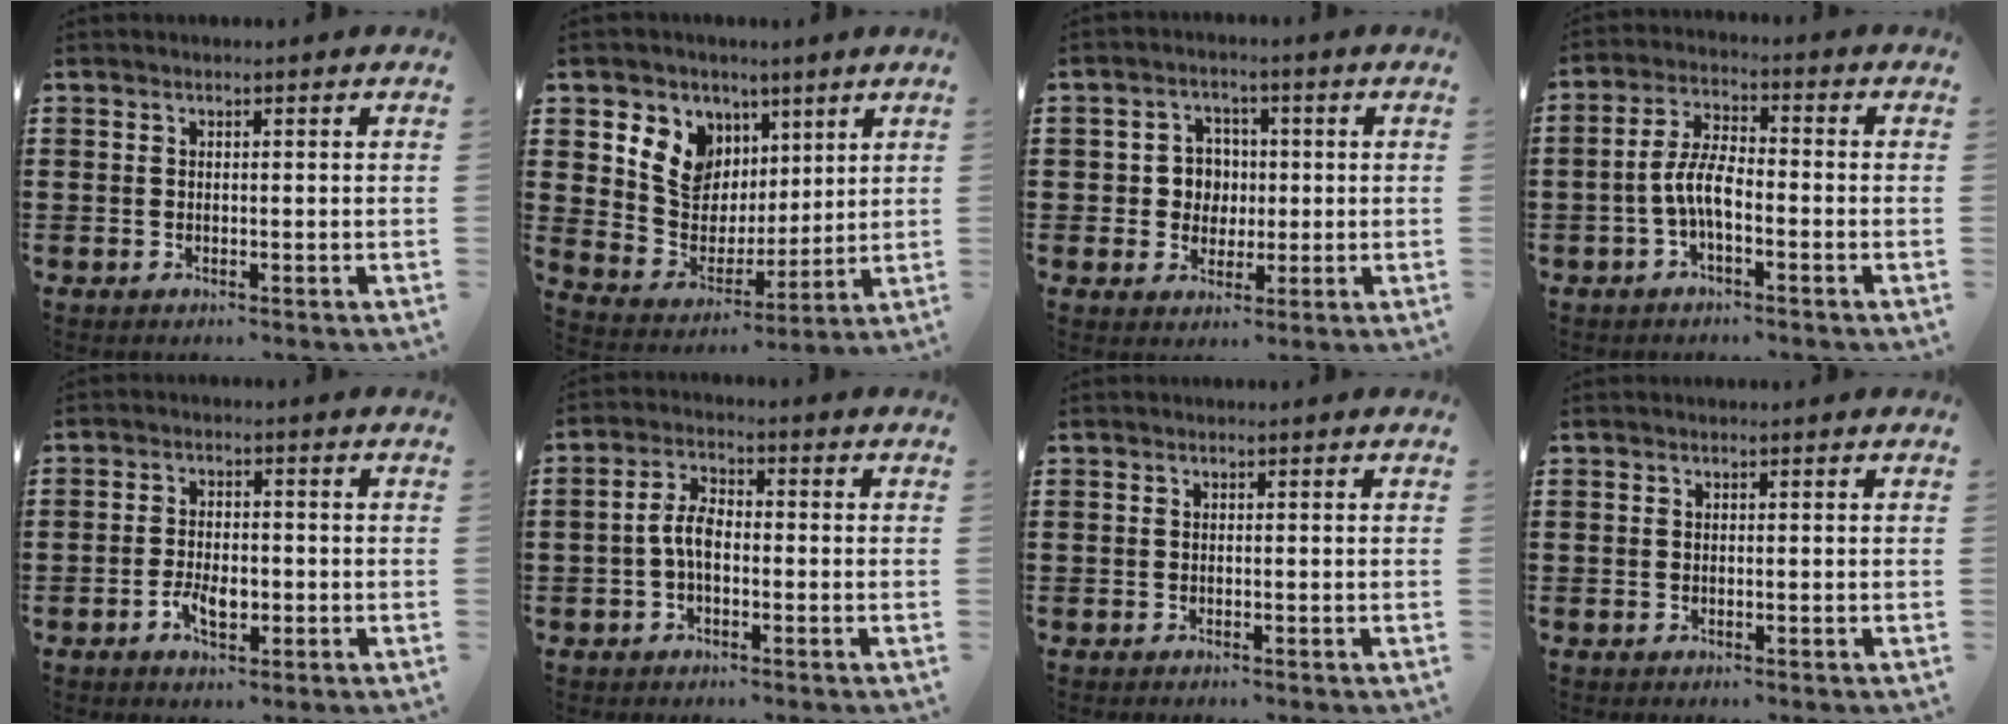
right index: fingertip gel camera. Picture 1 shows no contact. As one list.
[{"total": 8.2, "force": [3.5, 7.2, 1.9], "torque": [-0.077, -0.016, 0.067]}, {"total": 4.6, "force": [0.0, 4.3, 1.5], "torque": [-0.047, 0.014, -0.004]}, {"total": 5.9, "force": [-1.8, 2.1, 5.2], "torque": [-0.125, -0.003, -0.043]}, {"total": 4.2, "force": [-1.5, 2.0, 3.3], "torque": [-0.065, 0.002, -0.026]}, {"total": 4.6, "force": [-1.0, 2.2, 3.9], "torque": [-0.092, 0.000, -0.025]}, {"total": 0.0}, {"total": 0.0}]